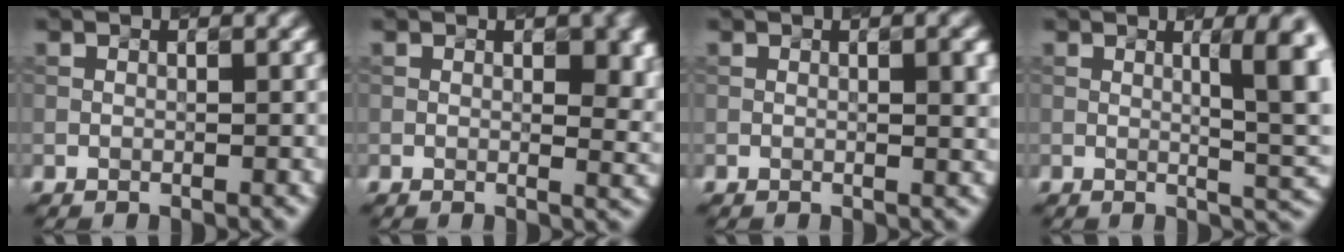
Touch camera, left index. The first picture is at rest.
{"total": 4.3, "force": [1.1, 1.7, 3.8], "torque": [-0.040, -0.004, 0.027]}
{"total": 2.5, "force": [0.4, 0.6, 2.3], "torque": [-0.026, 0.005, 0.010]}
{"total": 6.1, "force": [1.1, 1.2, 5.9], "torque": [-0.072, 0.000, 0.025]}